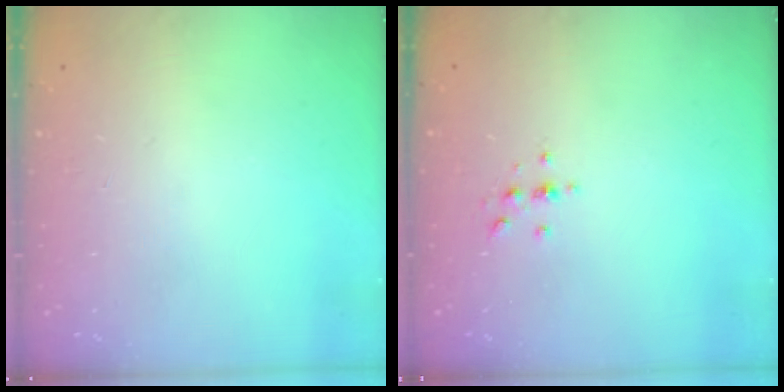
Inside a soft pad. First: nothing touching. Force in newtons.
{"total": 2.4, "press": 2.4, "slide": 0.3}